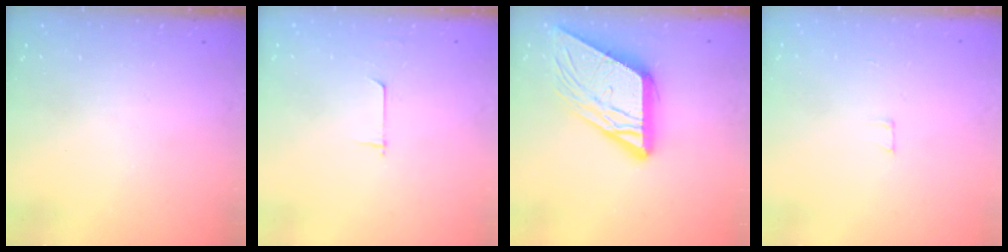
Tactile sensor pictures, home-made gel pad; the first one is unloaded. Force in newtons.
{"total": 4.6, "press": 4.6, "slide": 0.4}
{"total": 14.0, "press": 13.9, "slide": 1.4}
{"total": 2.5, "press": 2.5, "slide": 0.2}